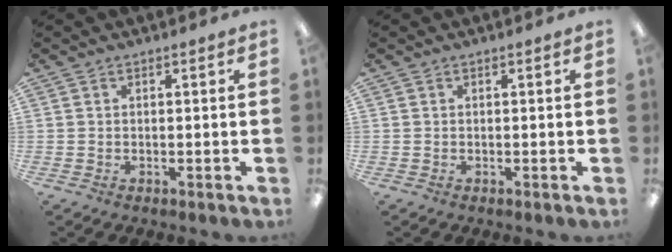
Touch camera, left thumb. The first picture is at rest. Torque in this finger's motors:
{"motor_torque": [-0.01, -0.01, 0.04, -0.03, 0.00]}